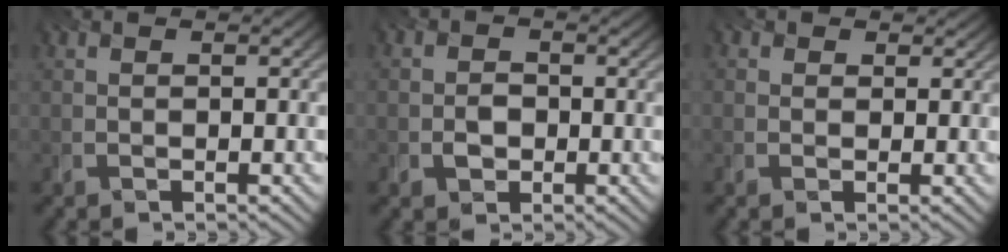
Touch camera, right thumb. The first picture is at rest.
{"total": 2.1, "force": [-0.5, 1.9, 0.7], "torque": [-0.009, -0.004, -0.013]}
{"total": 1.2, "force": [0.6, 1.0, 0.1], "torque": [0.002, -0.005, 0.005]}